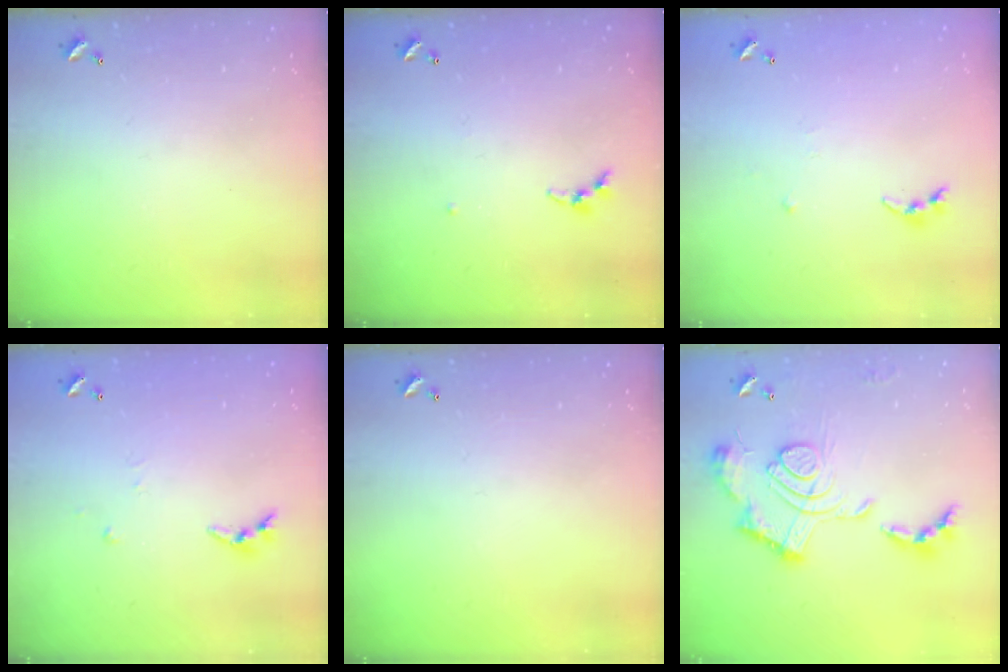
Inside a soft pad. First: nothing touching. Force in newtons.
{"total": 4.0, "press": 3.9, "slide": 0.5}
{"total": 5.4, "press": 5.4, "slide": 0.6}
{"total": 4.4, "press": 4.4, "slide": 0.3}
{"total": 0.0}
{"total": 2.4, "press": 1.9, "slide": 1.5}